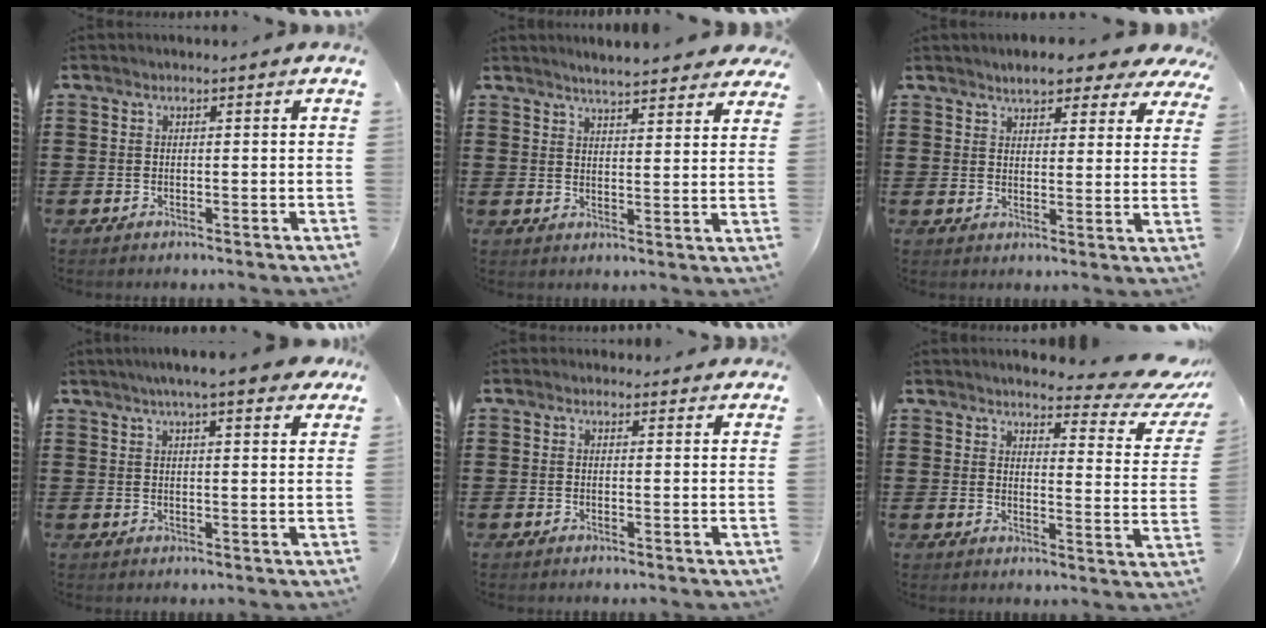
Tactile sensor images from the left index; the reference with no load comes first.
{"total": 4.5, "force": [4.3, 0.1, 1.2], "torque": [-0.037, -0.014, 0.079]}
{"total": 5.1, "force": [4.6, 1.2, 1.8], "torque": [-0.043, -0.012, 0.081]}
{"total": 5.4, "force": [4.3, 0.5, 3.2], "torque": [-0.067, -0.002, 0.074]}
{"total": 1.3, "force": [1.0, 0.7, 0.0], "torque": [-0.004, 0.006, 0.020]}
{"total": 5.3, "force": [4.6, 0.9, 2.6], "torque": [-0.049, -0.036, 0.071]}